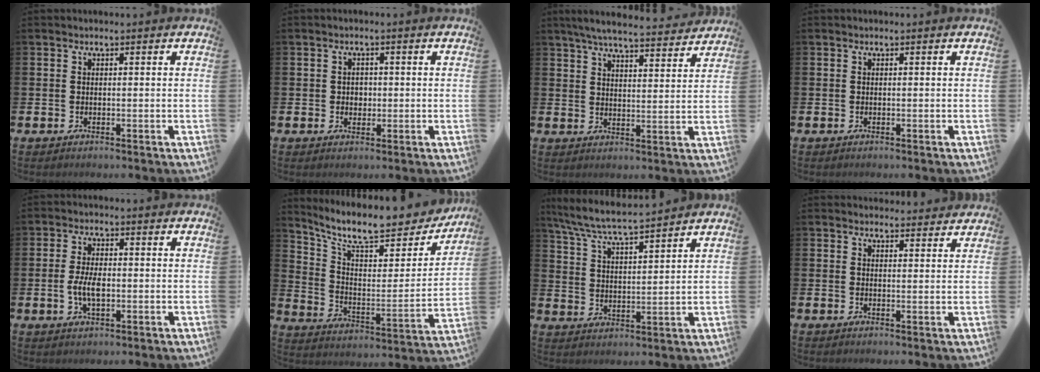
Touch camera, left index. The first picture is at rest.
{"total": 1.7, "force": [0.1, 1.6, 0.6], "torque": [0.002, 0.003, -0.004]}
{"total": 6.1, "force": [5.8, 0.6, 1.7], "torque": [-0.043, -0.041, 0.100]}
{"total": 0.0}
{"total": 4.3, "force": [-0.5, 2.0, 3.8], "torque": [-0.075, 0.001, -0.012]}
{"total": 9.9, "force": [8.4, 3.0, 4.2], "torque": [-0.109, -0.060, 0.142]}
{"total": 6.6, "force": [6.3, 0.1, 2.0], "torque": [-0.066, -0.038, 0.110]}
{"total": 2.3, "force": [2.3, 0.5, -0.2], "torque": [0.008, -0.015, 0.040]}